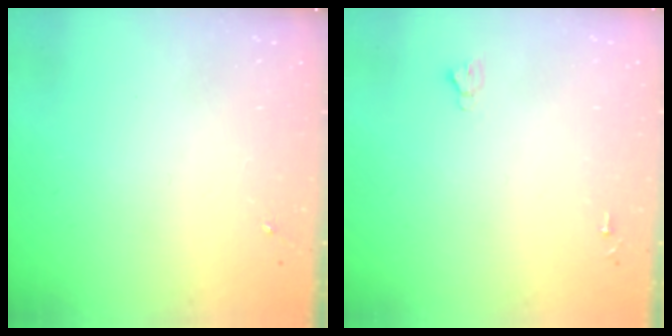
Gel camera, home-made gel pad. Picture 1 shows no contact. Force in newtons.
{"total": 2.7, "press": 2.7, "slide": 0.0}